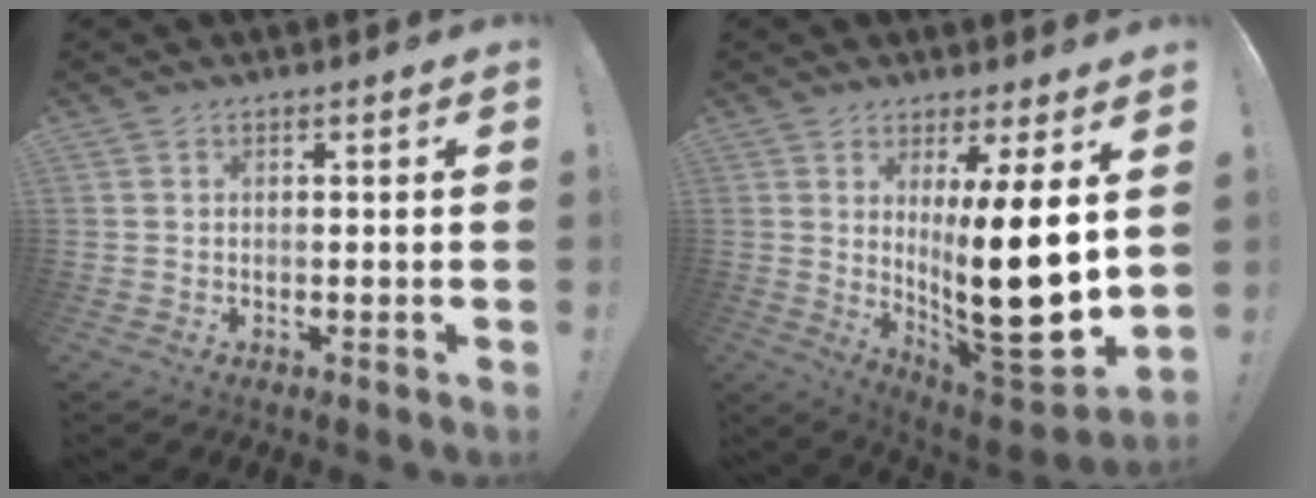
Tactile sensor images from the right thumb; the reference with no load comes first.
{"total": 20.1, "force": [2.9, 3.7, 19.5], "torque": [-0.307, -0.057, 0.051]}